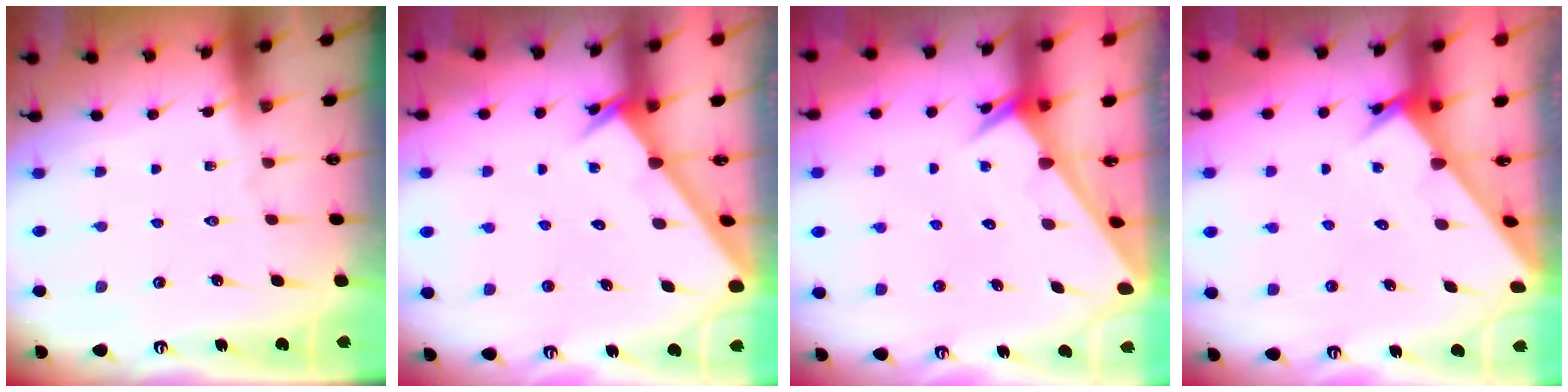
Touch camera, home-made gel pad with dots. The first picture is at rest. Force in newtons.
{"total": 2.2, "press": 2.2, "slide": 0.2}
{"total": 2.4, "press": 2.4, "slide": 0.1}
{"total": 2.8, "press": 2.8, "slide": 0.1}